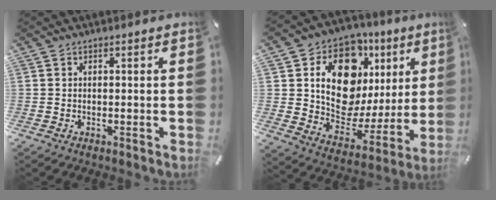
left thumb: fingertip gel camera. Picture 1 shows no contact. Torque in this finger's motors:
{"motor_torque": [2.48, 2.52, 1.42, -1.35, 0.35]}